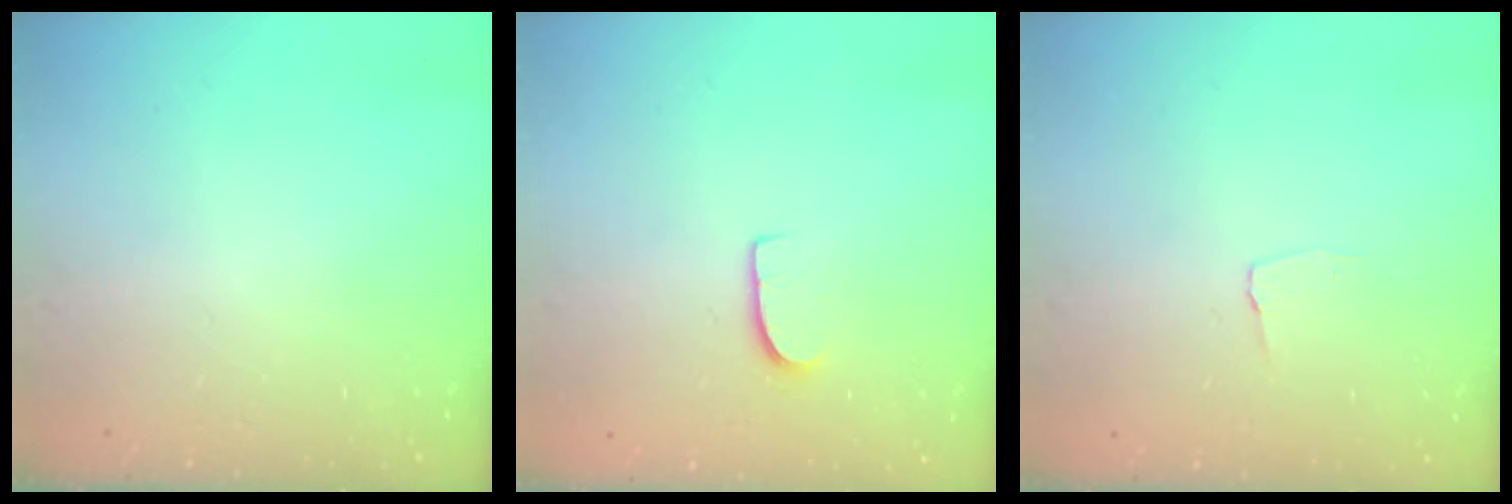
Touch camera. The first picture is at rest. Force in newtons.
{"total": 6.7, "press": 6.7, "slide": 0.3}
{"total": 2.9, "press": 2.8, "slide": 0.3}